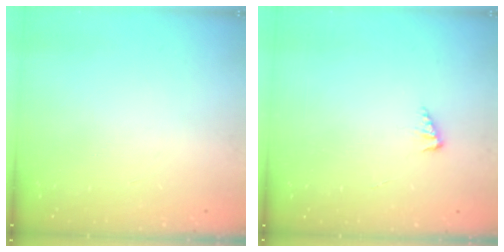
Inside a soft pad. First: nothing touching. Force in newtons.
{"total": 2.9, "press": 2.9, "slide": 0.6}